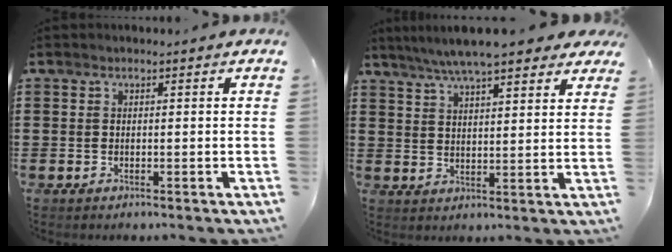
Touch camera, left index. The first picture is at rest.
{"total": 7.1, "force": [6.2, 0.6, 3.5], "torque": [-0.089, -0.013, 0.110]}